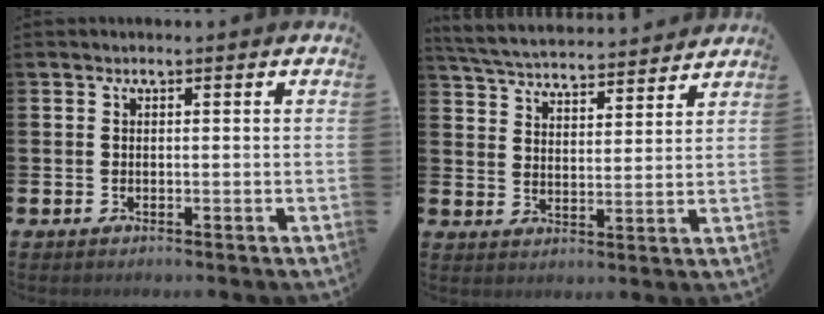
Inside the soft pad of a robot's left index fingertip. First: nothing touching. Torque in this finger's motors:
{"motor_torque": [0.52, -0.50, 0.23, 0.09]}